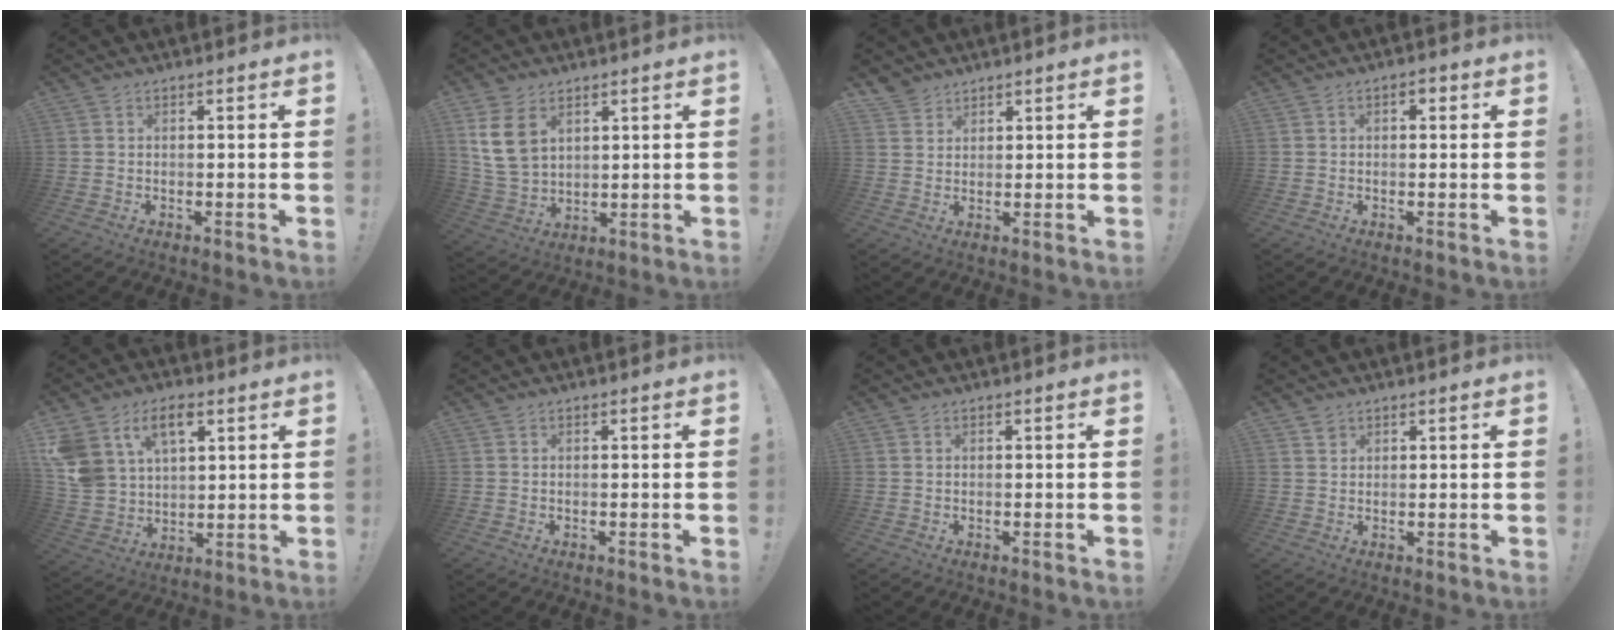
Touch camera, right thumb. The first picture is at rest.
{"total": 9.3, "force": [4.5, 6.0, 5.5], "torque": [-0.104, -0.019, 0.090]}
{"total": 3.7, "force": [3.1, 2.1, 0.4], "torque": [-0.004, -0.019, 0.058]}
{"total": 1.9, "force": [0.1, 1.3, 1.4], "torque": [-0.016, 0.003, -0.002]}
{"total": 12.9, "force": [6.6, 8.6, 7.1], "torque": [-0.147, -0.032, 0.127]}
{"total": 0.0}
{"total": 0.0}
{"total": 1.5, "force": [1.1, 1.0, 0.2], "torque": [0.006, -0.009, 0.019]}